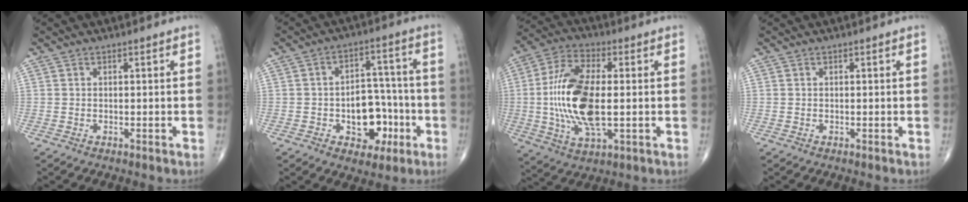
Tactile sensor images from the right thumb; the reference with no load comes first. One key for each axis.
{"total": 11.2, "fx": -3.6, "fy": 7.5, "fz": 7.5, "tx": -0.060, "ty": 0.042, "tz": -0.048}
{"total": 17.0, "fx": -0.6, "fy": 7.3, "fz": 15.3, "tx": -0.313, "ty": 0.004, "tz": -0.009}
{"total": 0.0}